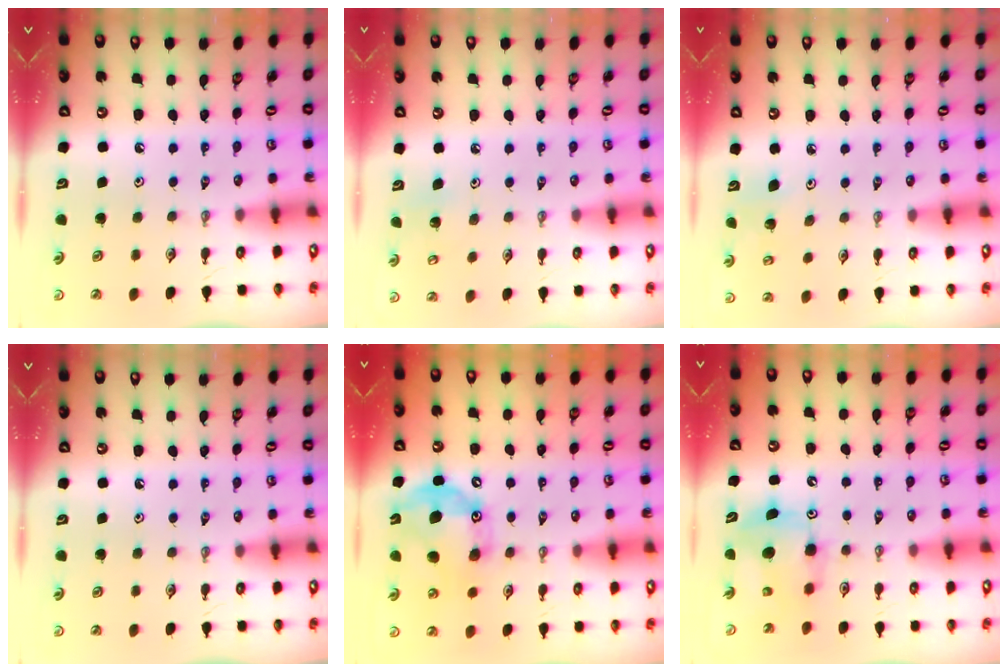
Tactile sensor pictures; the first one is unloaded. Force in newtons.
{"total": 4.3, "press": 4.3, "slide": 0.3}
{"total": 6.1, "press": 5.9, "slide": 1.5}
{"total": 0.0}
{"total": 18.0, "press": 18.0, "slide": 0.9}
{"total": 8.0, "press": 8.0, "slide": 0.4}